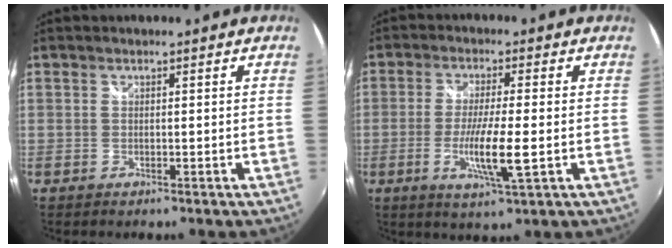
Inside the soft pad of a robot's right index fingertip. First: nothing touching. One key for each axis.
{"total": 7.9, "fx": -2.0, "fy": 0.1, "fz": 7.6, "tx": -0.145, "ty": -0.014, "tz": -0.039}